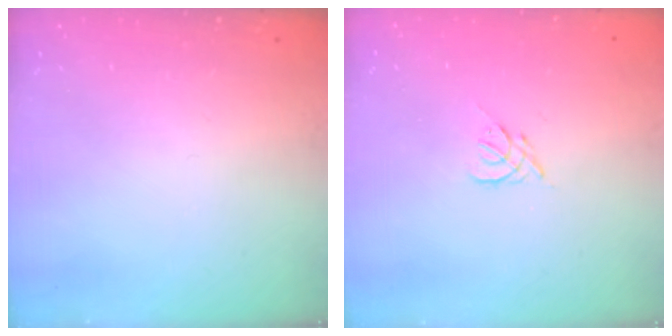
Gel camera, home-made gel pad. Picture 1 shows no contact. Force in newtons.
{"total": 1.3, "press": 1.2, "slide": 0.6}